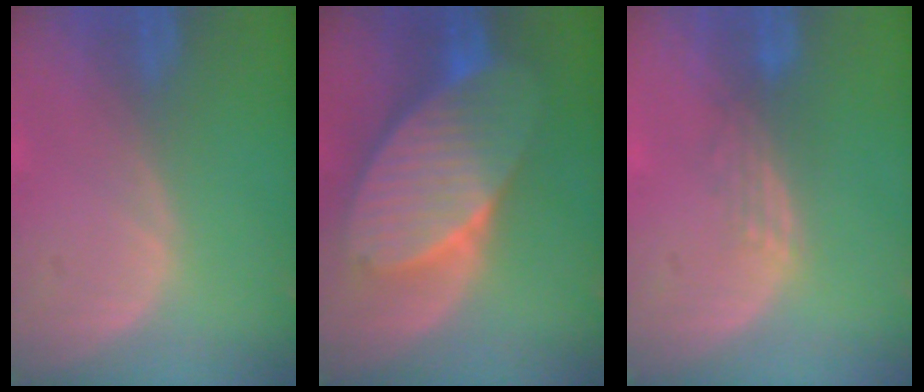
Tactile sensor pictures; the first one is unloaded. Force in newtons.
{"total": 10.9, "press": 10.9, "slide": 0.6}
{"total": 2.9, "press": 2.4, "slide": 1.6}